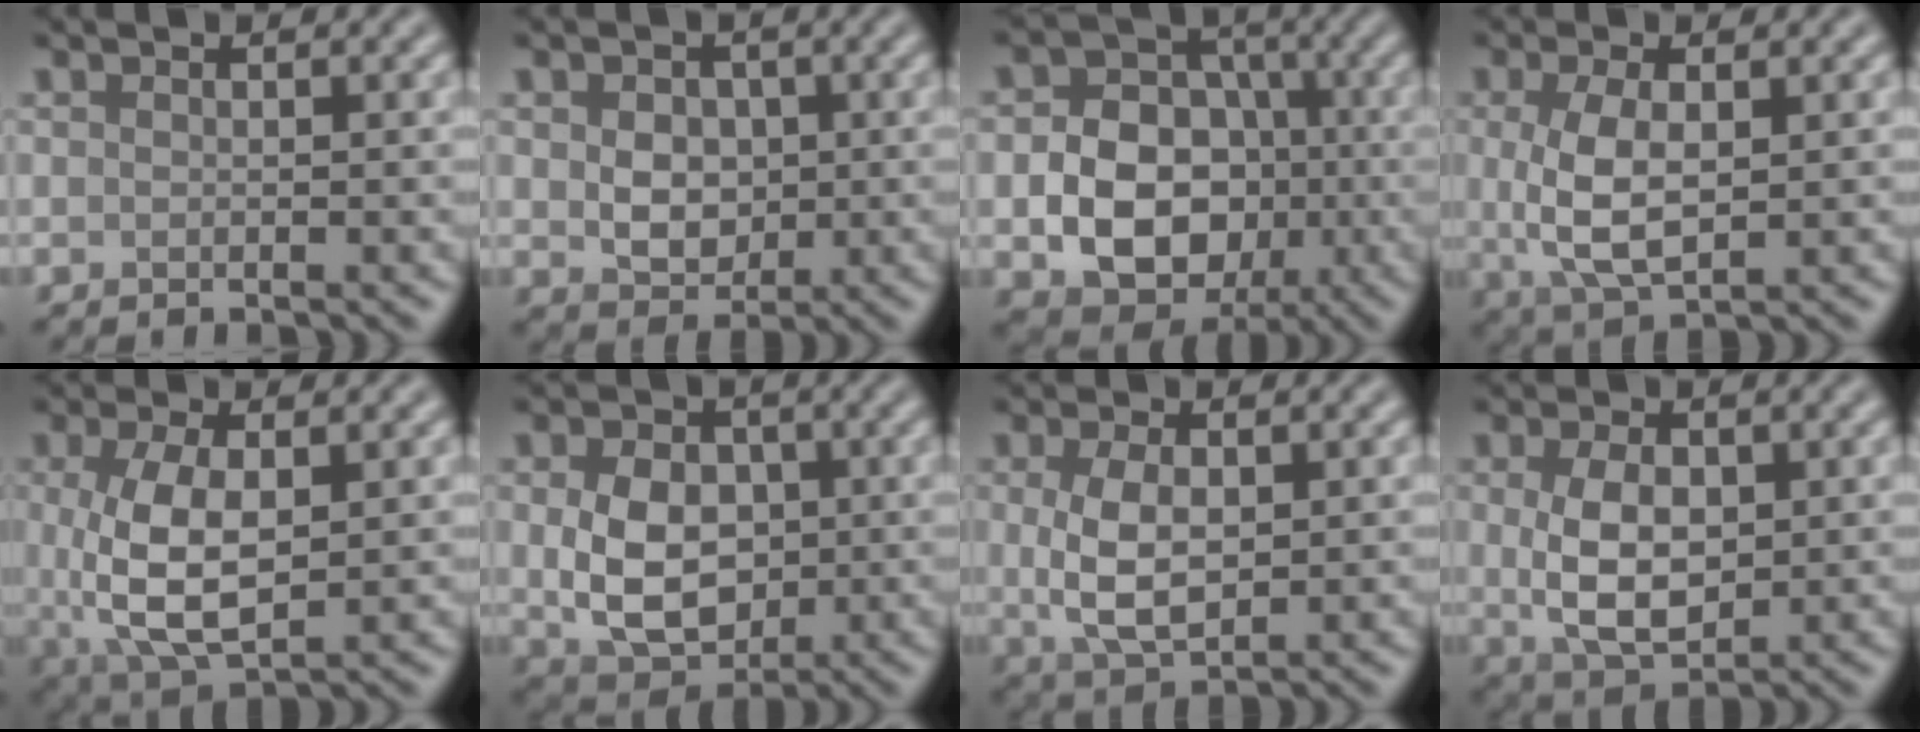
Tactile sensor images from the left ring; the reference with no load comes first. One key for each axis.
{"total": 3.8, "fx": 0.3, "fy": 2.9, "fz": 2.4, "tx": -0.041, "ty": -0.005, "tz": 0.005}
{"total": 8.4, "fx": -1.9, "fy": 6.6, "fz": 4.9, "tx": -0.081, "ty": -0.007, "tz": -0.036}
{"total": 4.8, "fx": 0.3, "fy": 2.3, "fz": 4.3, "tx": -0.095, "ty": -0.003, "tz": 0.009}
{"total": 6.5, "fx": 0.3, "fy": 3.0, "fz": 5.7, "tx": -0.128, "ty": -0.006, "tz": 0.008}
{"total": 6.7, "fx": 0.0, "fy": 4.9, "fz": 4.5, "tx": -0.091, "ty": -0.009, "tz": 0.006}
{"total": 4.9, "fx": 0.3, "fy": 2.7, "fz": 4.0, "tx": -0.089, "ty": -0.001, "tz": 0.011}
{"total": 5.7, "fx": 0.3, "fy": 3.4, "fz": 4.5, "tx": -0.096, "ty": -0.003, "tz": 0.013}